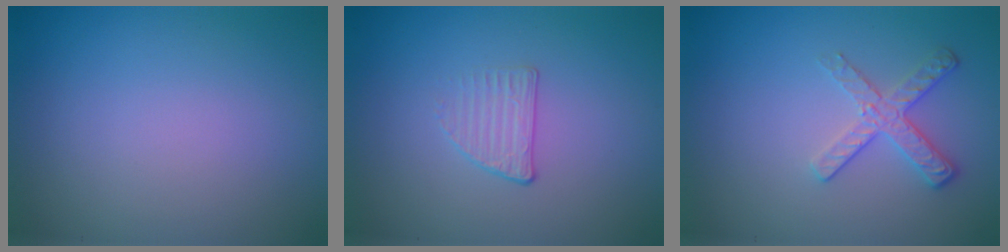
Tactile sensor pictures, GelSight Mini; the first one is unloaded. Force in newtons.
{"total": 1.3, "press": 0.8, "slide": 1.0}
{"total": 2.6, "press": 2.2, "slide": 1.4}